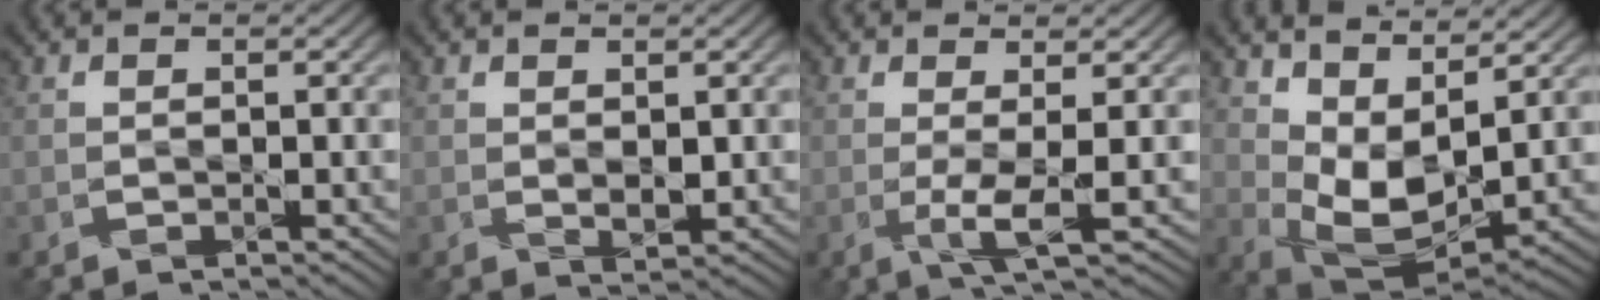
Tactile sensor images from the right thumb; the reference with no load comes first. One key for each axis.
{"total": 1.5, "fx": 0.5, "fy": 0.9, "fz": 1.2, "tx": -0.026, "ty": -0.006, "tz": 0.012}
{"total": 2.9, "fx": -0.2, "fy": 0.0, "fz": 2.9, "tx": -0.062, "ty": -0.001, "tz": -0.008}
{"total": 8.9, "fx": 4.9, "fy": 4.2, "fz": 6.1, "tx": -0.134, "ty": -0.003, "tz": 0.094}